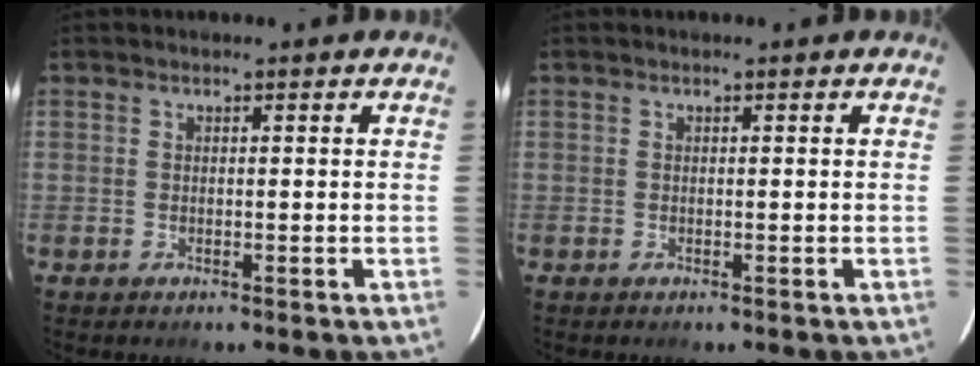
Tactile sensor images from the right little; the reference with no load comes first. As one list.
[{"total": 0.0}]